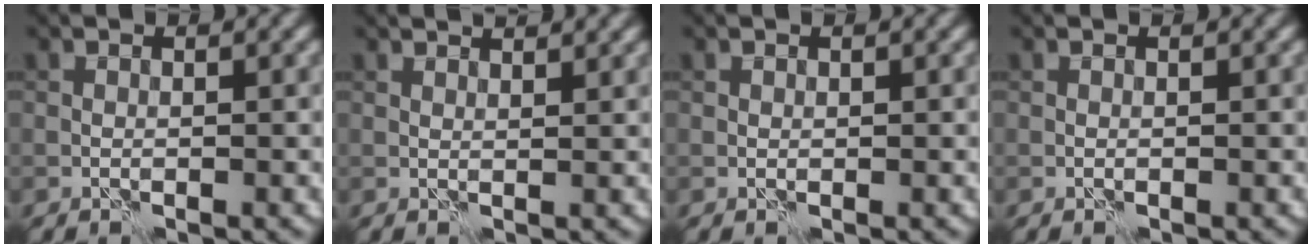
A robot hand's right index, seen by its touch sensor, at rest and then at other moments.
{"total": 2.6, "force": [2.2, 0.6, 1.2], "torque": [-0.012, 0.003, 0.014]}
{"total": 0.0}
{"total": 0.0}